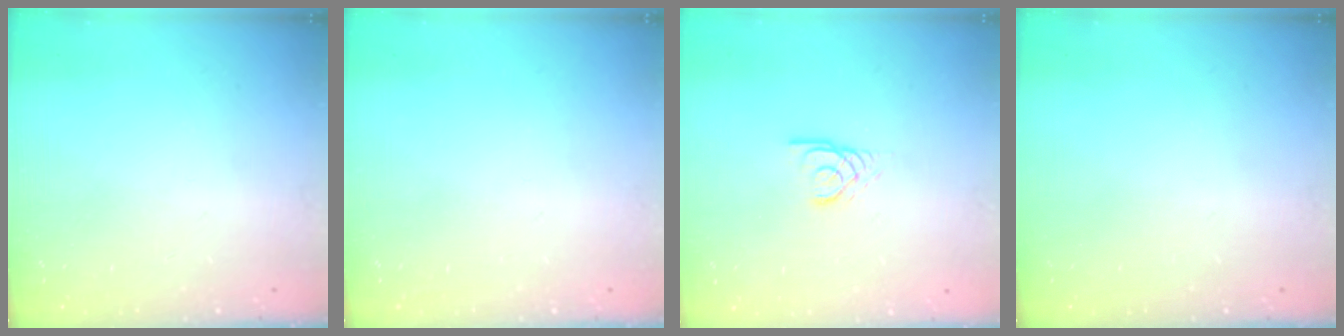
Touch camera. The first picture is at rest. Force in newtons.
{"total": 0.0}
{"total": 2.9, "press": 2.9, "slide": 0.2}
{"total": 0.0}